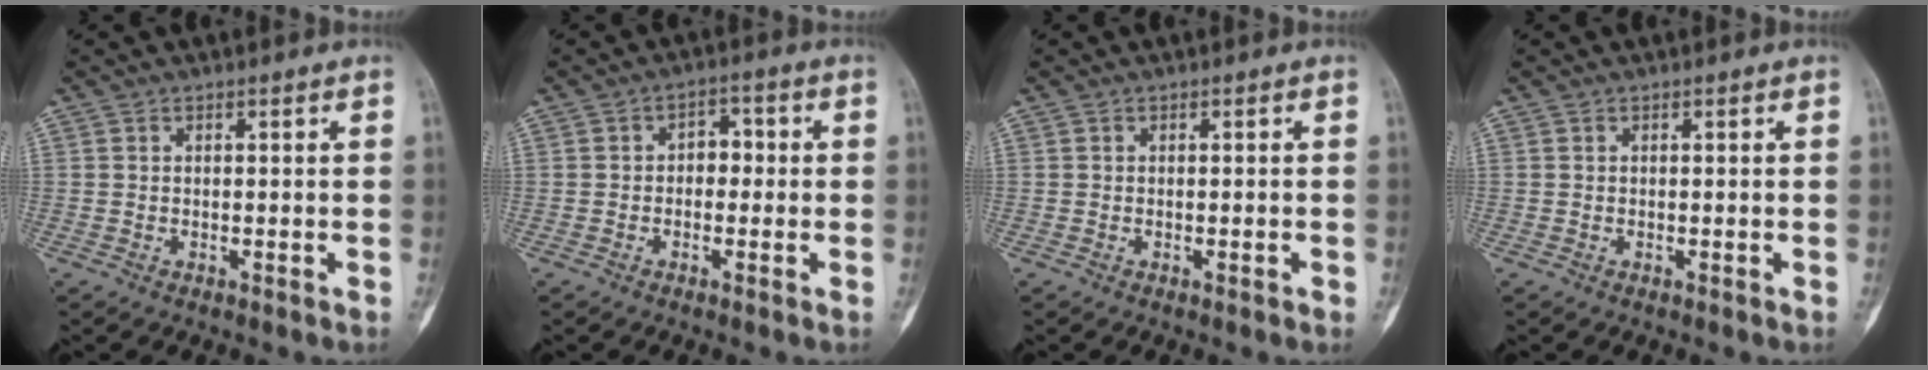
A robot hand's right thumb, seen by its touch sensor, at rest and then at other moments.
{"total": 2.9, "force": [-0.4, 2.2, 1.8], "torque": [-0.005, 0.014, -0.017]}
{"total": 0.8, "force": [-0.3, 0.2, 0.7], "torque": [-0.009, -0.001, -0.002]}
{"total": 0.0}